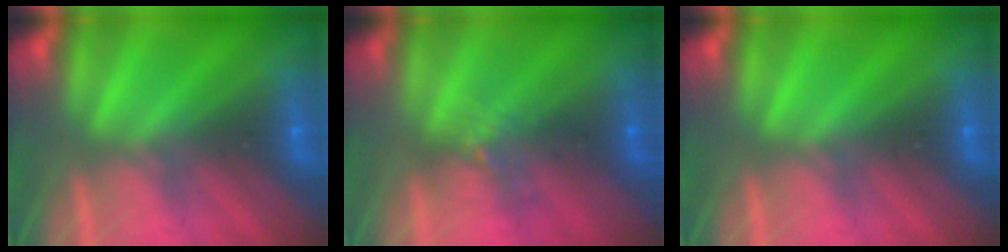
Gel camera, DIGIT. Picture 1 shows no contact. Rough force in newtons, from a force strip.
{"total": 2.1}
{"total": 0.0}